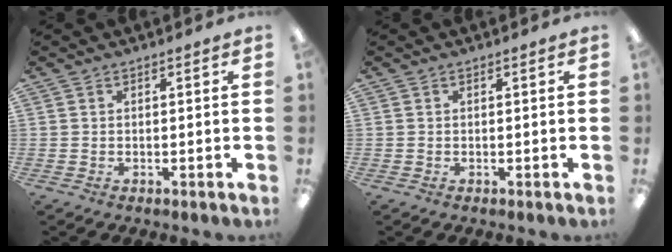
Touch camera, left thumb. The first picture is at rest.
{"total": 0.0}